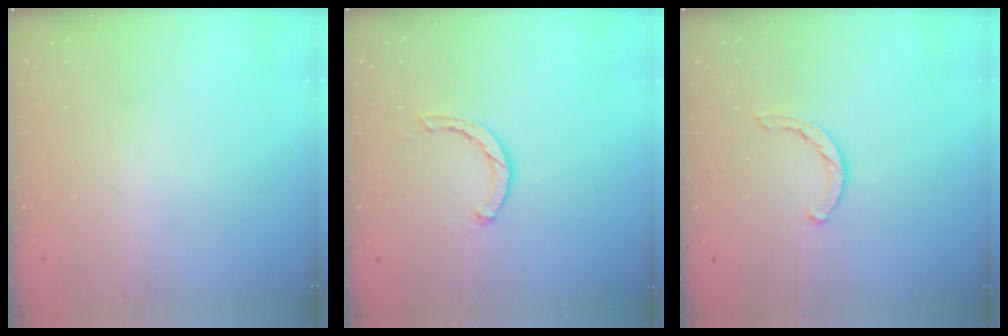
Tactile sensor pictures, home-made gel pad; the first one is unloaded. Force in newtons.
{"total": 2.3, "press": 2.3, "slide": 0.3}
{"total": 3.6, "press": 3.5, "slide": 0.8}